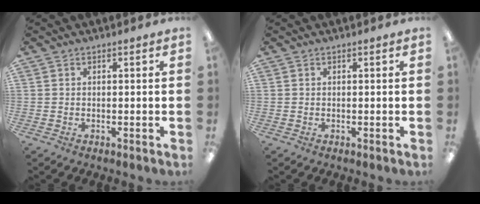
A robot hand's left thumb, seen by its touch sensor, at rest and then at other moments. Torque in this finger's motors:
{"motor_torque": [-0.47, -0.38, -0.01, -0.06, 0.00]}